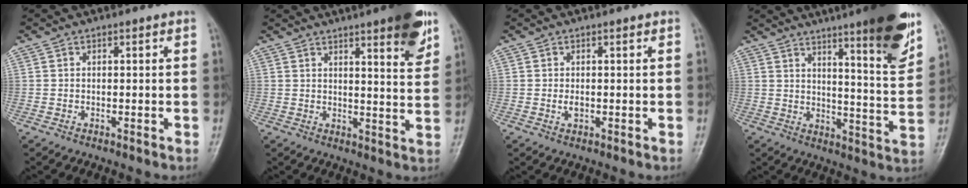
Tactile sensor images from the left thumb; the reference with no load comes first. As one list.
[{"total": 11.2, "force": [6.7, 2.3, 8.7], "torque": [-0.092, -0.033, 0.085]}, {"total": 1.7, "force": [-0.1, 1.1, 1.2], "torque": [-0.016, -0.001, -0.002]}, {"total": 17.4, "force": [10.7, 2.4, 13.5], "torque": [-0.163, -0.061, 0.151]}]